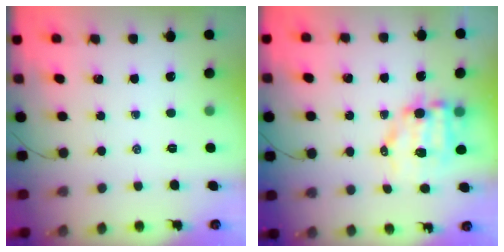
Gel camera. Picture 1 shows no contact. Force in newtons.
{"total": 7.8, "press": 7.6, "slide": 1.9}